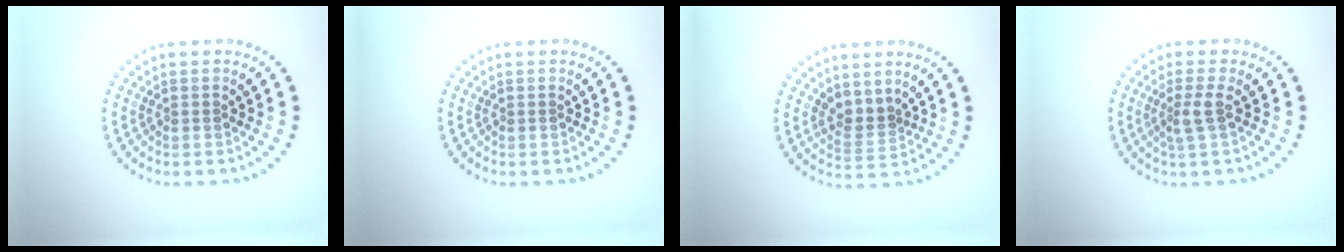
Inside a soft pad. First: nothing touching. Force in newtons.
{"total": 0.0}
{"total": 1.9, "press": 1.2, "slide": 1.5}
{"total": 1.8, "press": 1.4, "slide": 1.2}